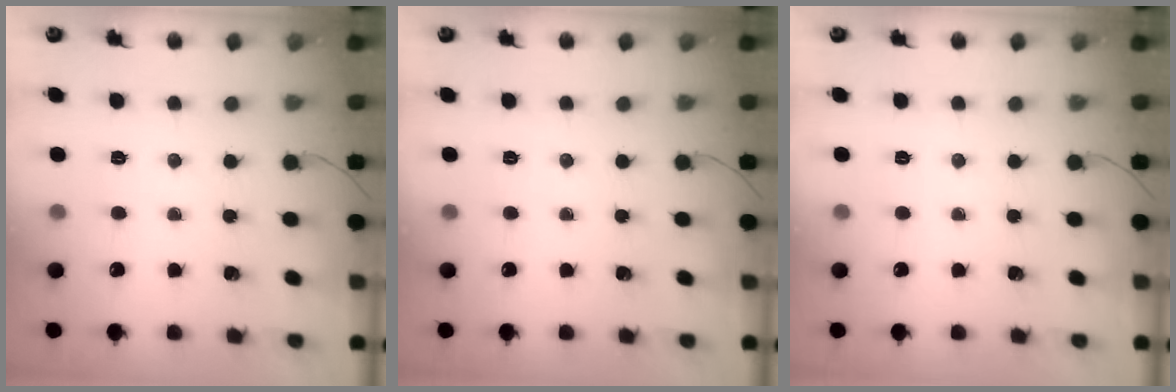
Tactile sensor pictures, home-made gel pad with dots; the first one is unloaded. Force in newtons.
{"total": 0.0}
{"total": 0.0}